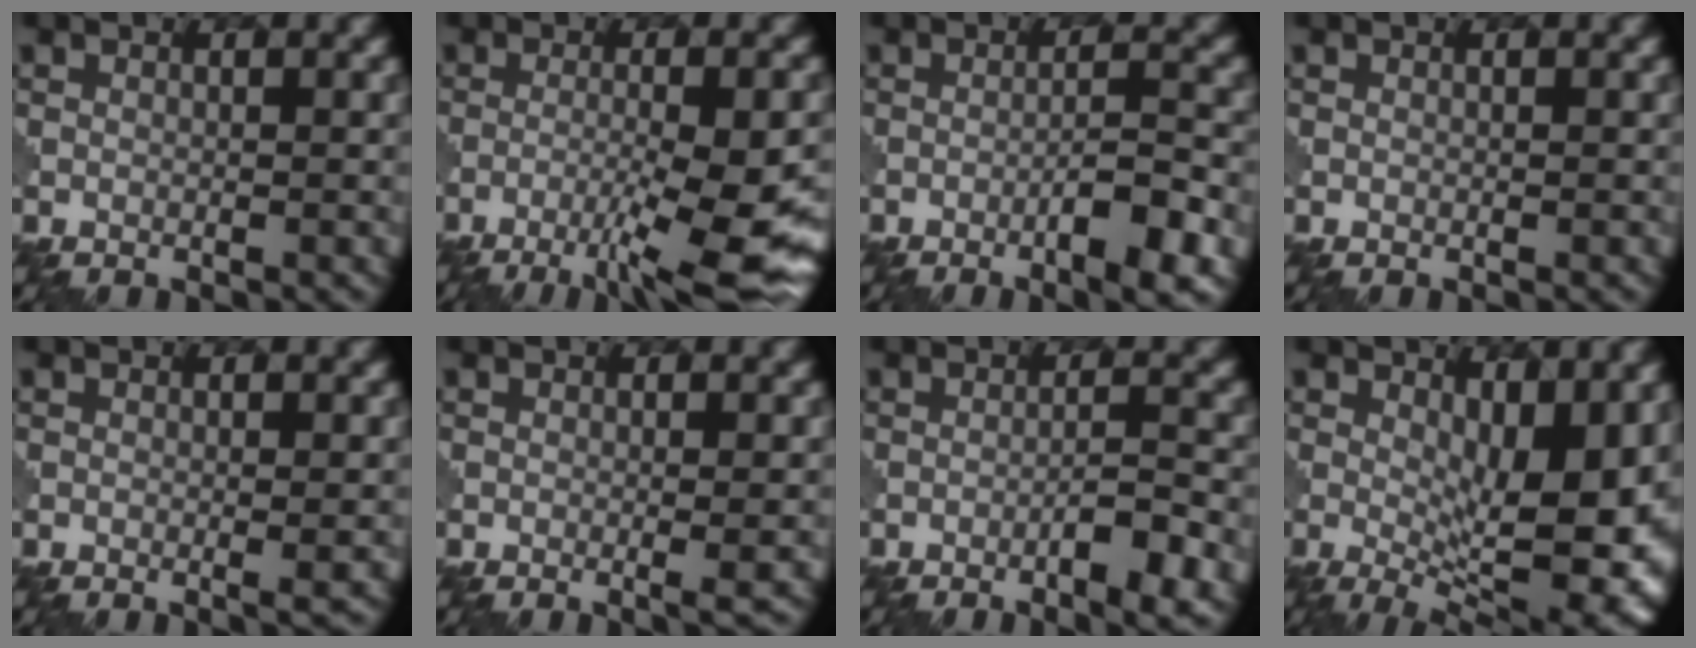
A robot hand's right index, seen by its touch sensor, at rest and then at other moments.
{"total": 7.7, "force": [-3.8, 0.7, 6.7], "torque": [-0.105, 0.002, -0.066]}
{"total": 4.8, "force": [-2.2, 0.8, 4.2], "torque": [-0.069, 0.006, -0.038]}
{"total": 0.0}
{"total": 1.0, "force": [-0.1, 0.1, 1.0], "torque": [-0.014, -0.002, -0.004]}
{"total": 1.4, "force": [-0.2, 0.3, 1.4], "torque": [-0.018, -0.003, -0.006]}
{"total": 3.9, "force": [-1.9, 0.6, 3.4], "torque": [-0.056, 0.006, -0.034]}
{"total": 11.5, "force": [0.4, 4.9, 10.4], "torque": [-0.130, 0.000, 0.005]}